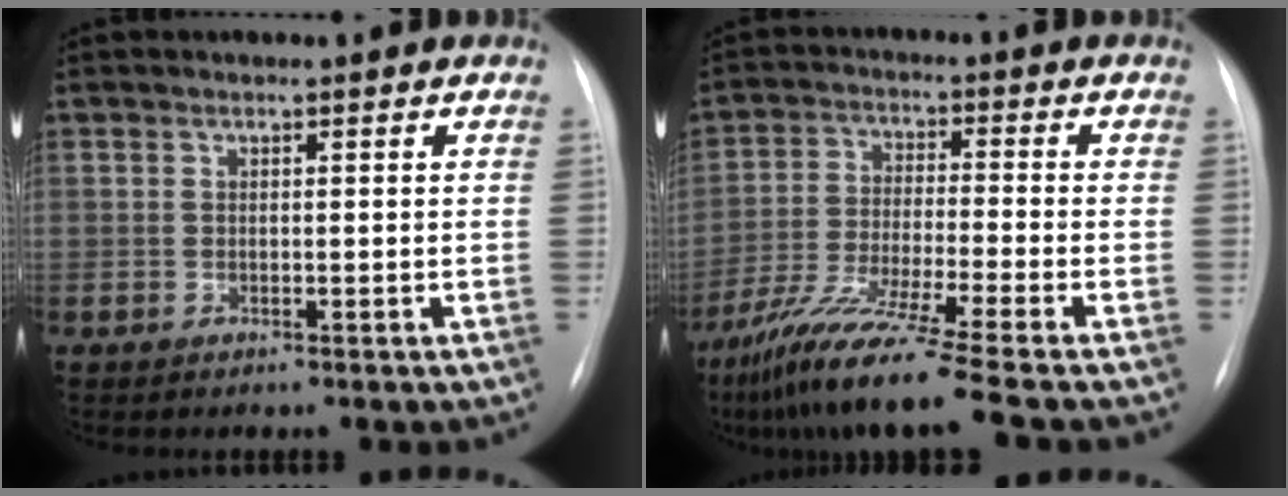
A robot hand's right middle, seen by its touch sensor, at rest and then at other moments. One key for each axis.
{"total": 13.4, "fx": -10.2, "fy": -1.8, "fz": 8.5, "tx": -0.162, "ty": -0.045, "tz": -0.178}